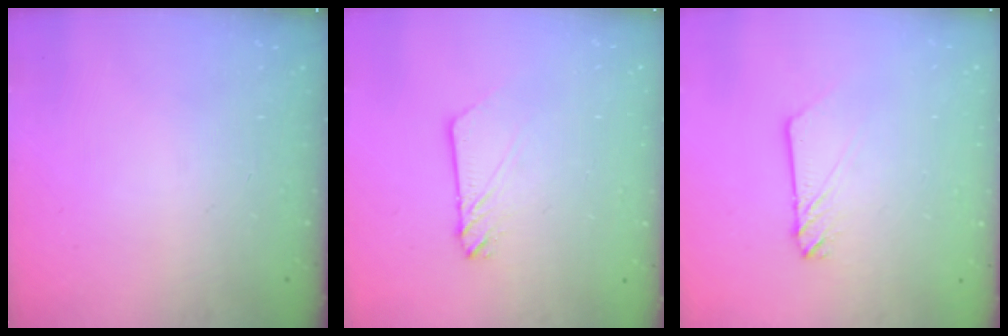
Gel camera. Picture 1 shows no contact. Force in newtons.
{"total": 3.3, "press": 3.3, "slide": 0.3}
{"total": 3.0, "press": 3.0, "slide": 0.2}